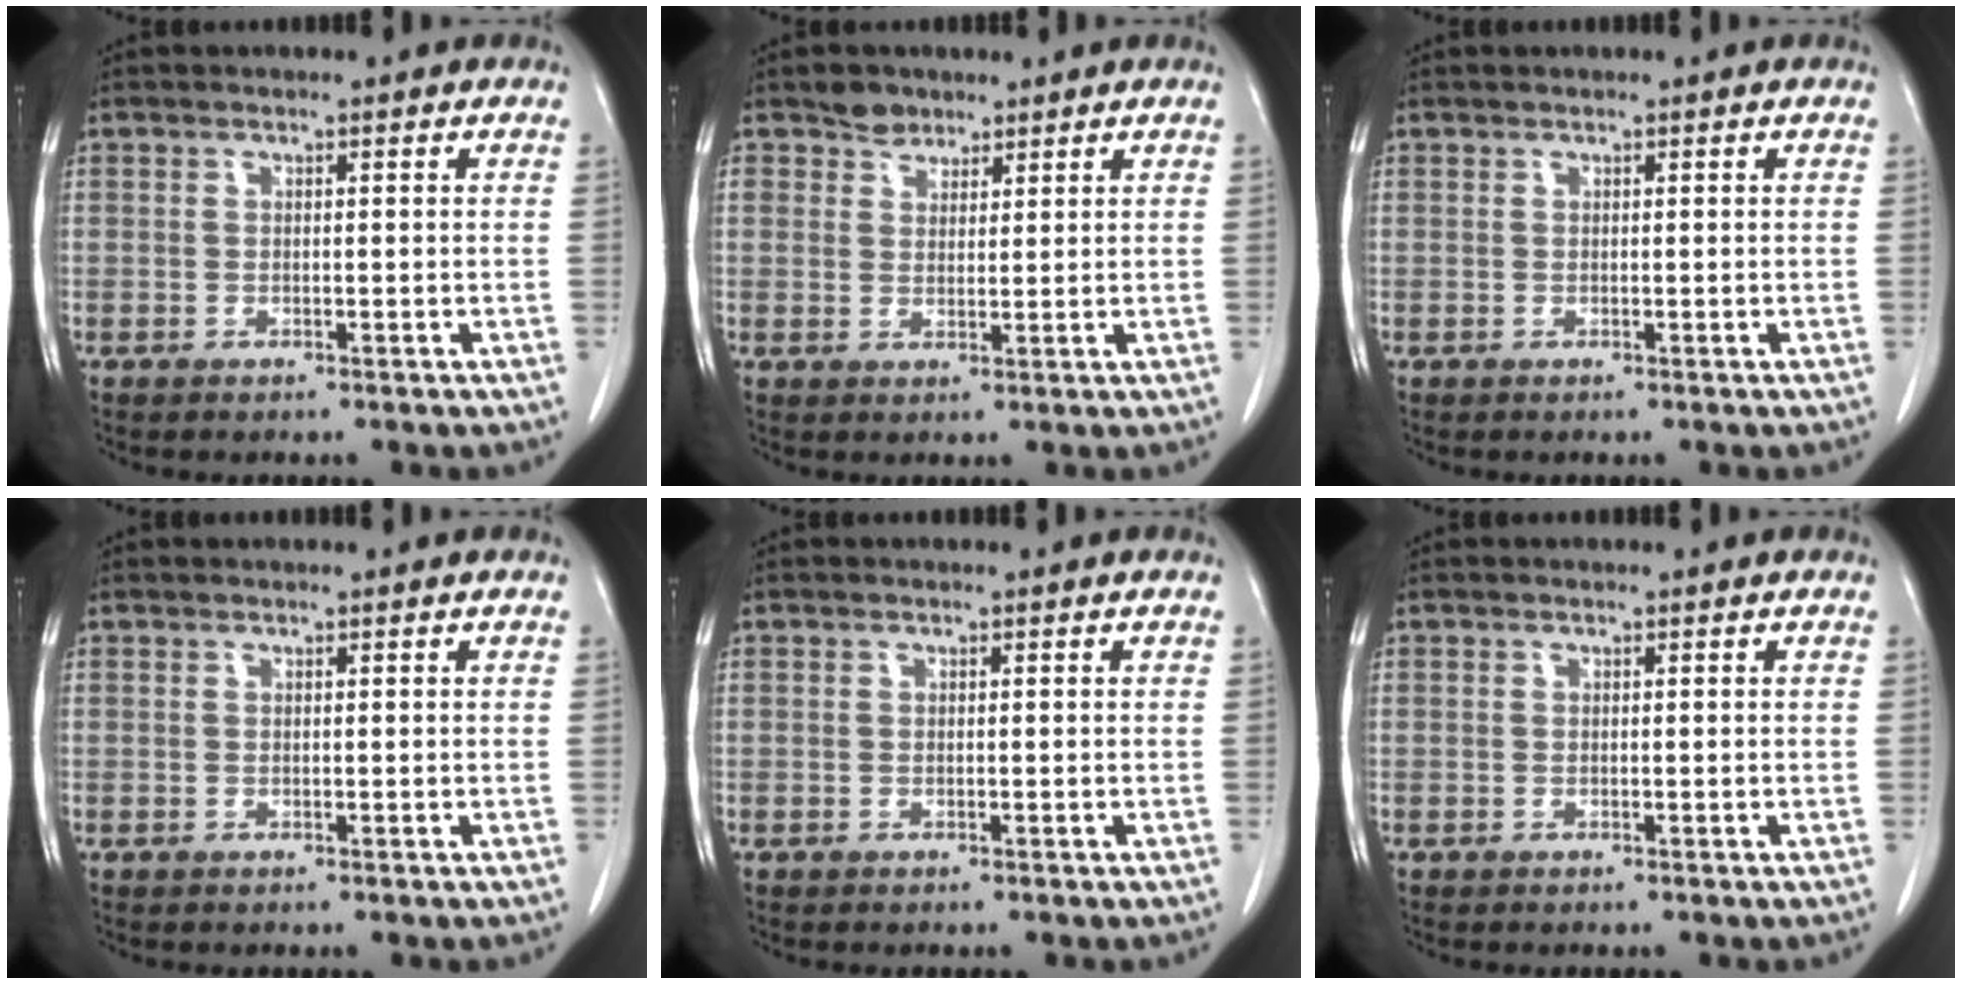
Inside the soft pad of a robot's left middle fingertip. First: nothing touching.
{"total": 2.7, "force": [2.1, 1.7, 0.3], "torque": [-0.002, 0.001, 0.035]}
{"total": 0.0}
{"total": 0.0}
{"total": 0.0}
{"total": 0.0}